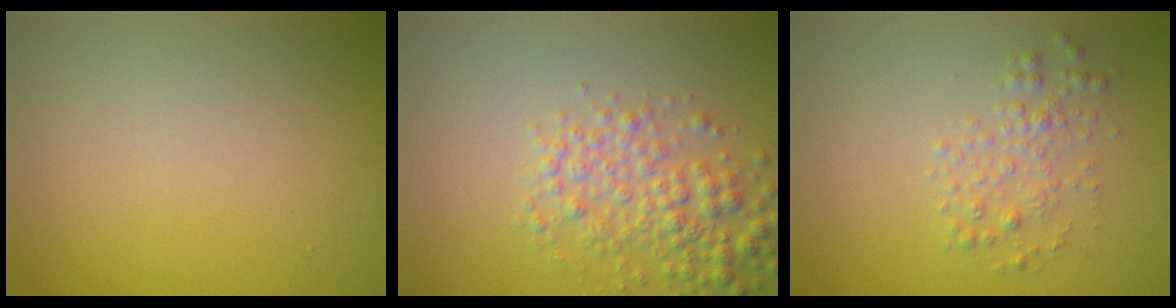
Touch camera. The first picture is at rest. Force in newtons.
{"total": 4.1, "press": 4.1, "slide": 0.1}
{"total": 2.0, "press": 2.0, "slide": 0.0}